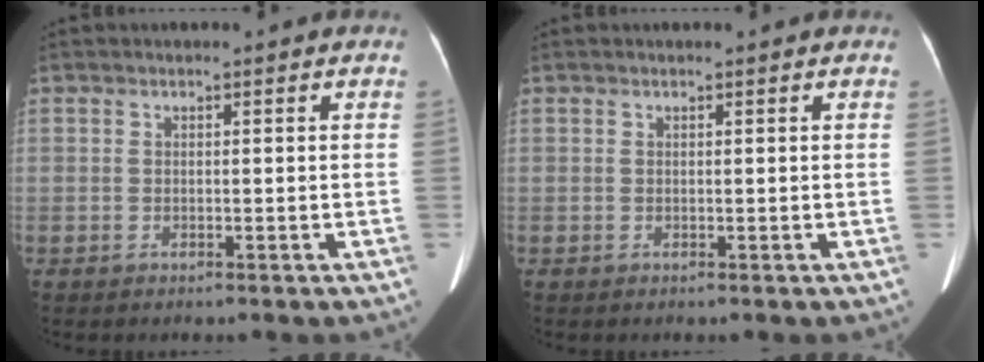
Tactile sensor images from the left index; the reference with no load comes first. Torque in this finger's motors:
{"motor_torque": [-0.06, 0.26, -0.08, 0.00]}